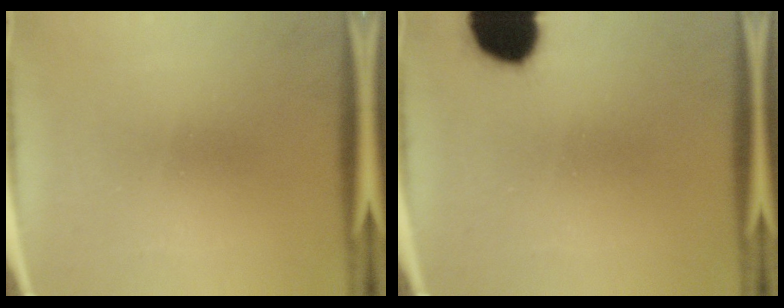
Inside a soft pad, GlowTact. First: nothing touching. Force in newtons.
{"total": 13.9}